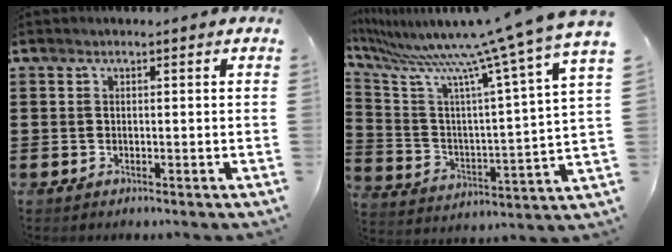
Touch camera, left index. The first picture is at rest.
{"total": 12.3, "force": [10.9, -1.0, 5.5], "torque": [-0.137, -0.094, 0.169]}